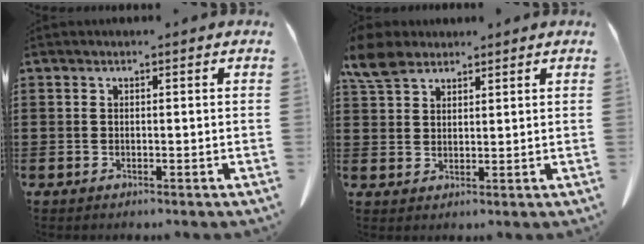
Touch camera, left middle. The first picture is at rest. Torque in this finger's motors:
{"motor_torque": [2.14, 0.00, 0.28, 0.09]}